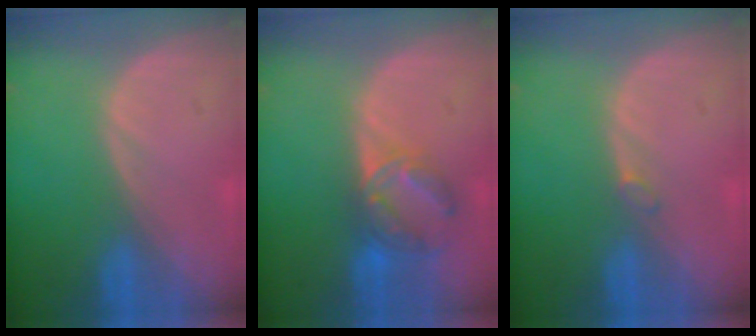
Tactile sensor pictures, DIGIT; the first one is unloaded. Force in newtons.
{"total": 7.3, "press": 6.2, "slide": 3.7}
{"total": 0.9, "press": 0.8, "slide": 0.2}